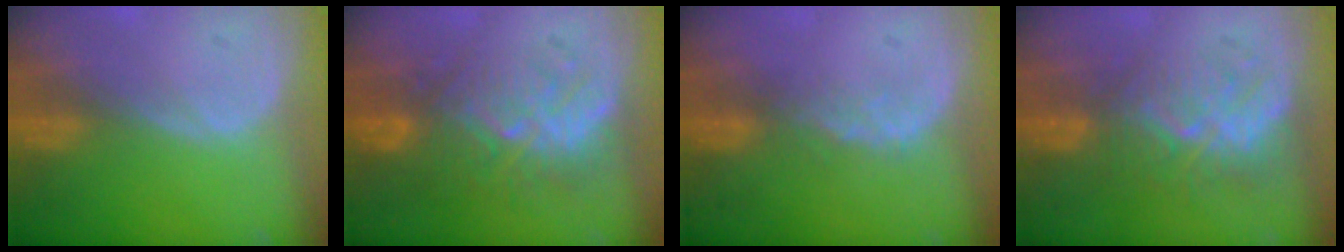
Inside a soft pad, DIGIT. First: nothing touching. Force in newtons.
{"total": 9.5, "press": 9.1, "slide": 2.7}
{"total": 2.6, "press": 2.1, "slide": 1.5}
{"total": 8.8, "press": 8.1, "slide": 3.5}